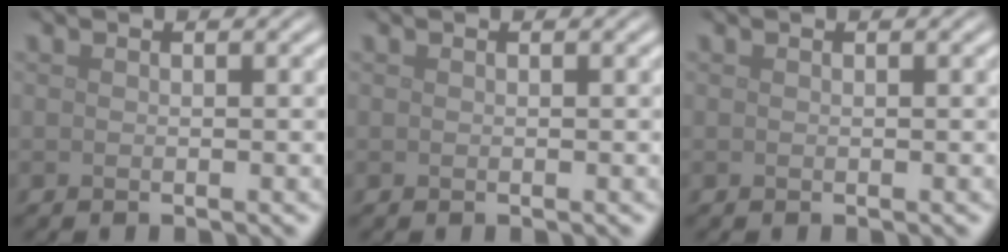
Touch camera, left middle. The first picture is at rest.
{"total": 0.0}
{"total": 0.0}